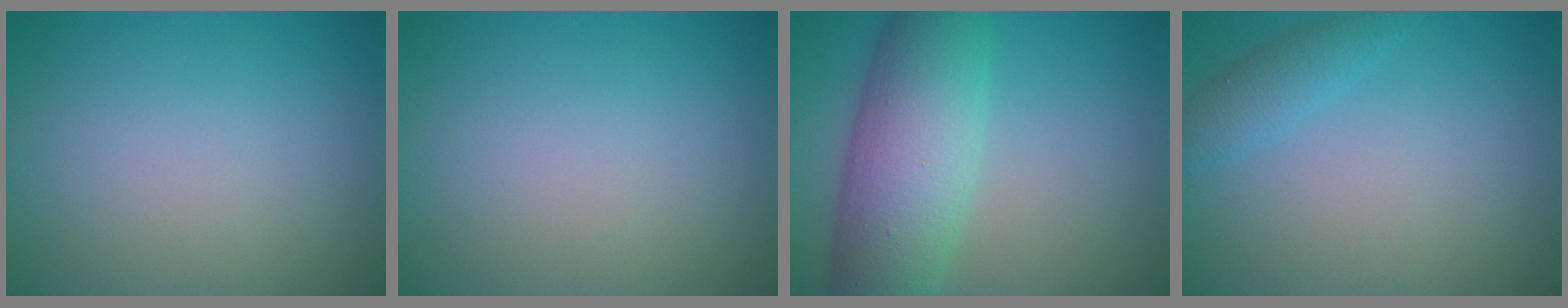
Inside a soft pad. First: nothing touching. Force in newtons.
{"total": 0.0}
{"total": 9.0, "press": 9.0, "slide": 0.2}
{"total": 1.9, "press": 1.9, "slide": 0.1}